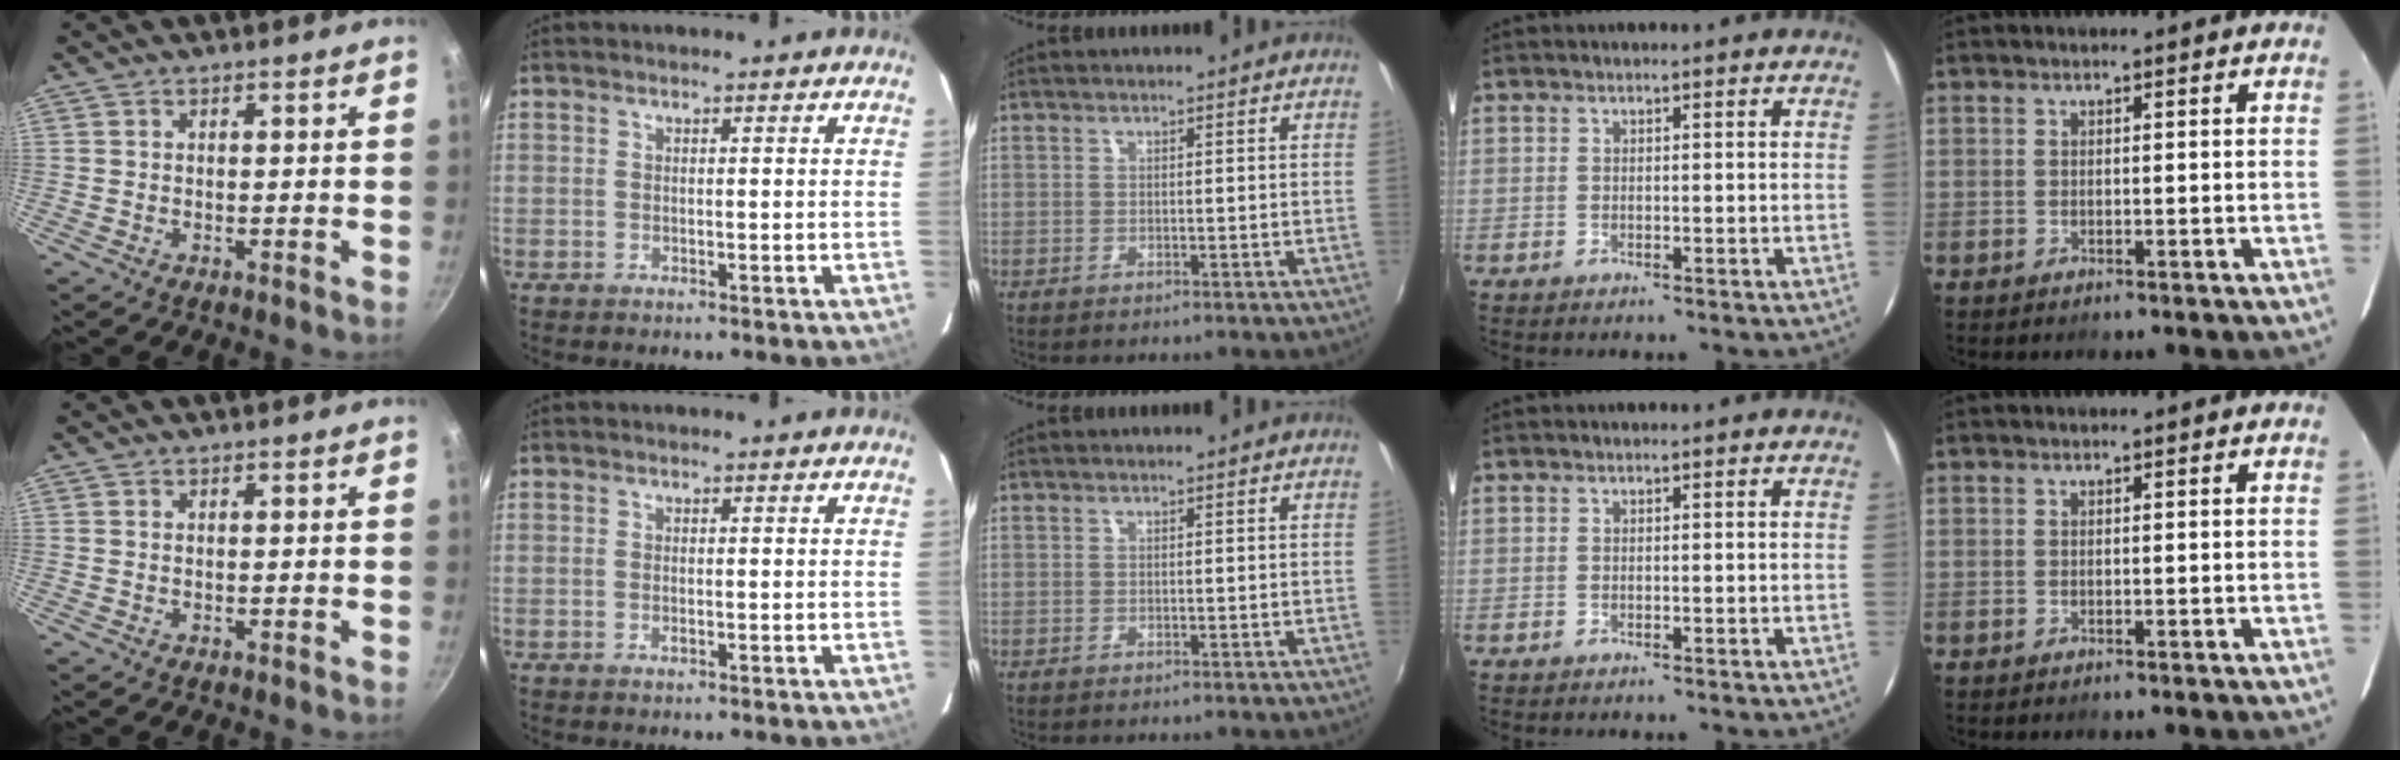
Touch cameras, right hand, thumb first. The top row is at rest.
{"index": {"total": 0.8, "force": [-0.2, 0.3, 0.6], "torque": [-0.013, 0.000, -0.004]}}